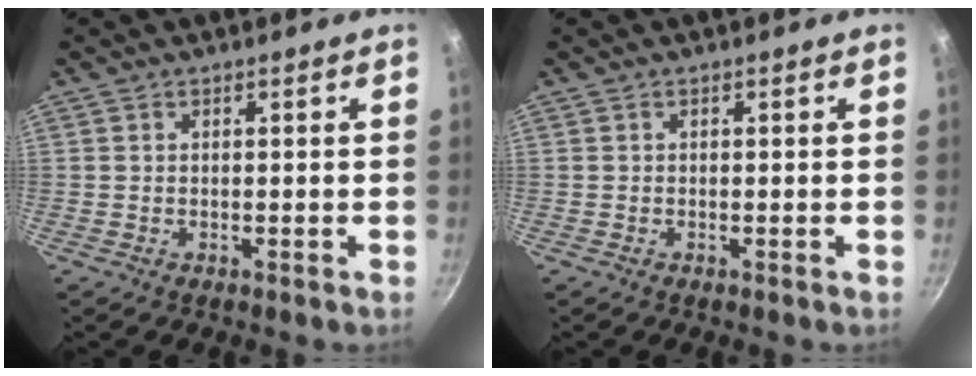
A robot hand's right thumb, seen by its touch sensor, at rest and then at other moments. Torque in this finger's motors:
{"motor_torque": [0.00, 0.00, 0.11, -0.11, 0.00]}